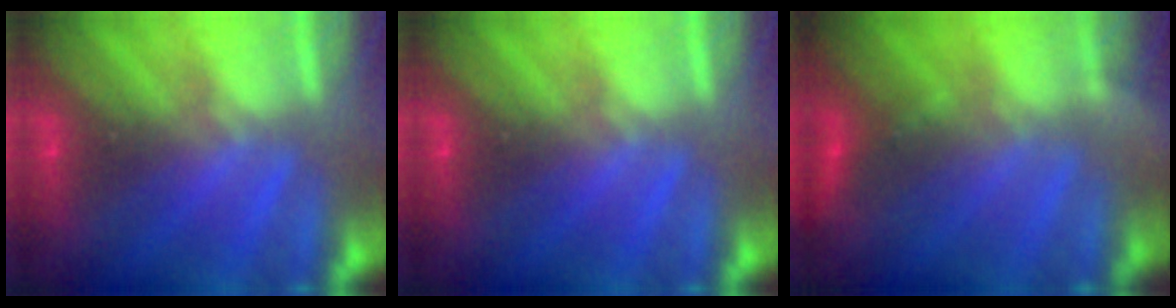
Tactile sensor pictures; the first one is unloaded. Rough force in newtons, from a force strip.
{"total": 0.0}
{"total": 2.9}